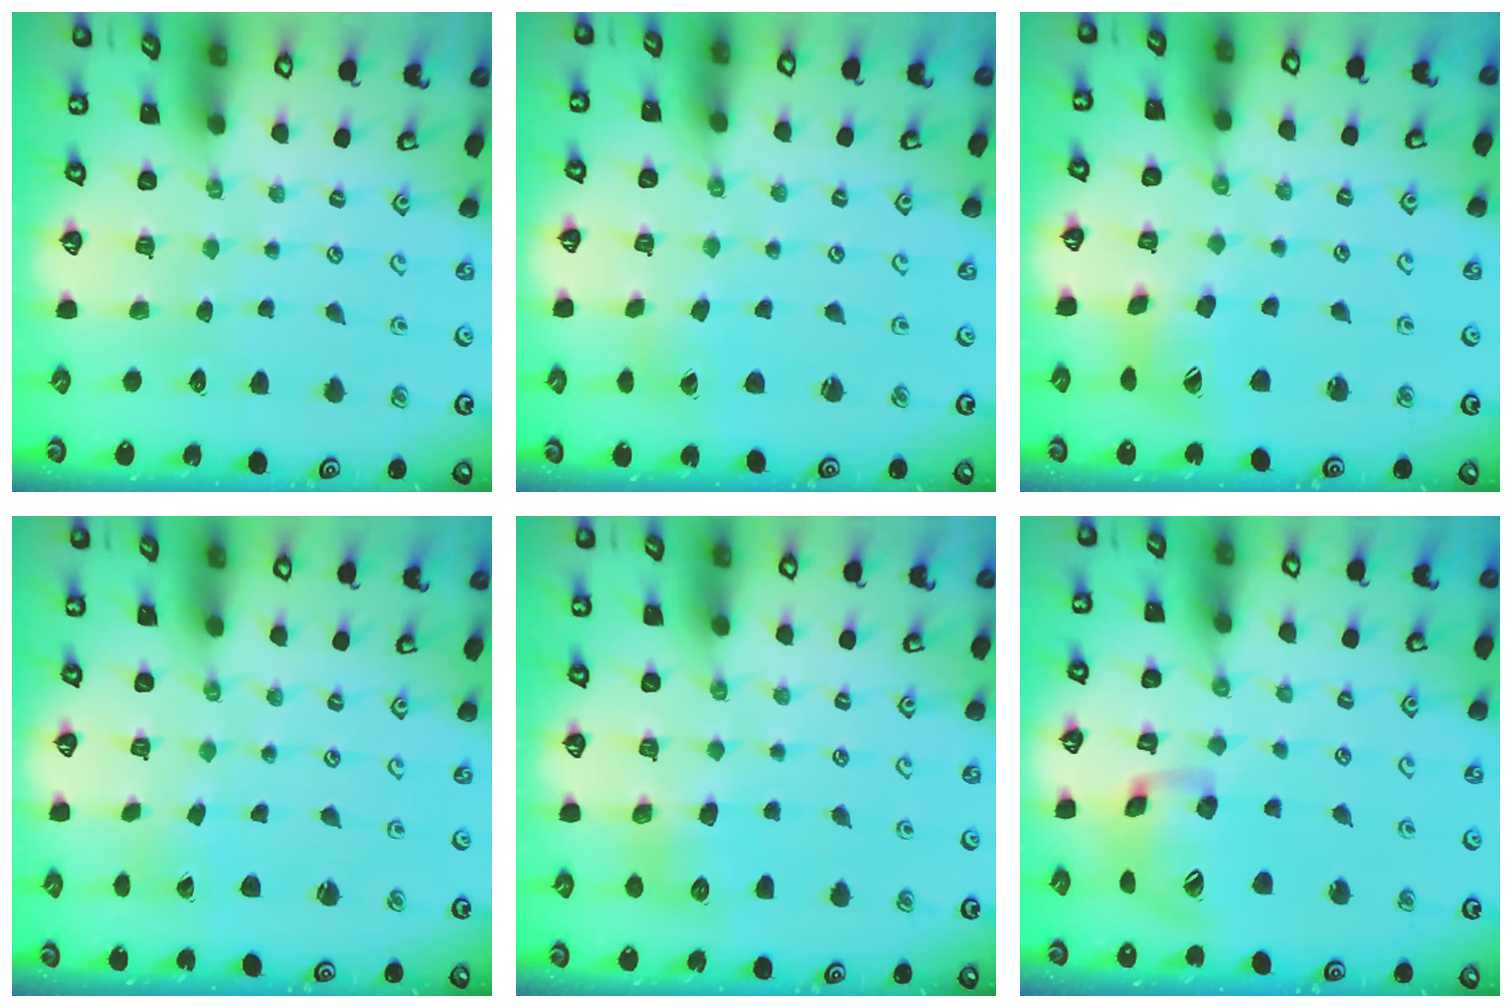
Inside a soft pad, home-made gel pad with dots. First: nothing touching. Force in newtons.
{"total": 2.8, "press": 2.8, "slide": 0.1}
{"total": 9.9, "press": 9.8, "slide": 1.2}
{"total": 0.0}
{"total": 7.1, "press": 7.0, "slide": 0.4}
{"total": 16.2, "press": 16.0, "slide": 2.7}